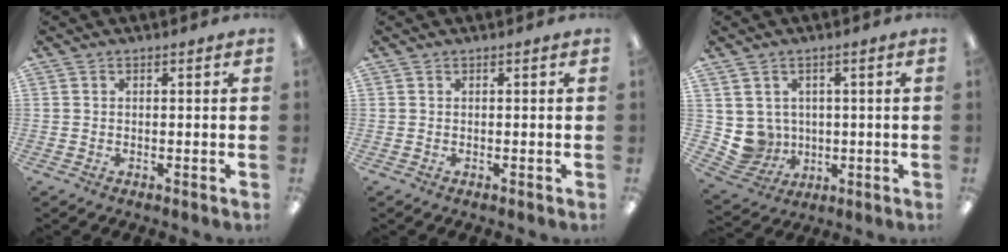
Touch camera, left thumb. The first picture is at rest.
{"total": 0.0}
{"total": 6.3, "force": [1.3, 6.1, 0.7], "torque": [-0.043, -0.008, 0.034]}